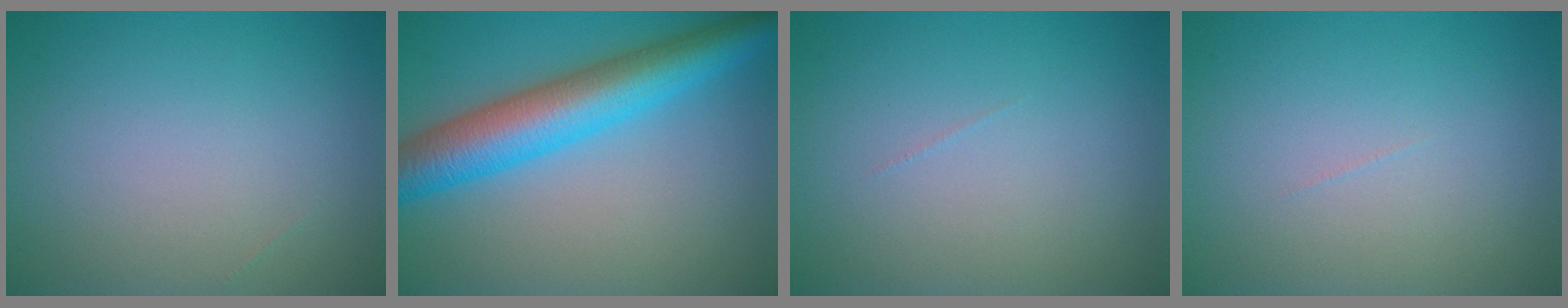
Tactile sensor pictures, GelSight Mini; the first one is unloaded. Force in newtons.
{"total": 8.2, "press": 8.2, "slide": 0.1}
{"total": 0.0}
{"total": 0.0}